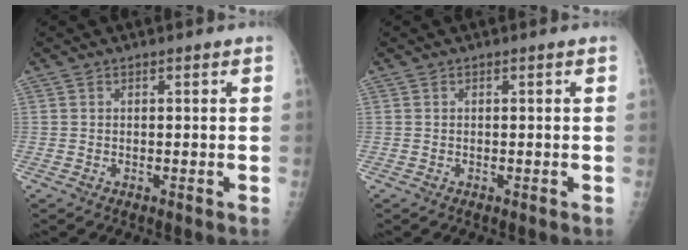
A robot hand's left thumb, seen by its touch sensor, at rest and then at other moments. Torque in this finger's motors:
{"motor_torque": [0.02, 0.00, -0.03, -0.04, 0.00]}